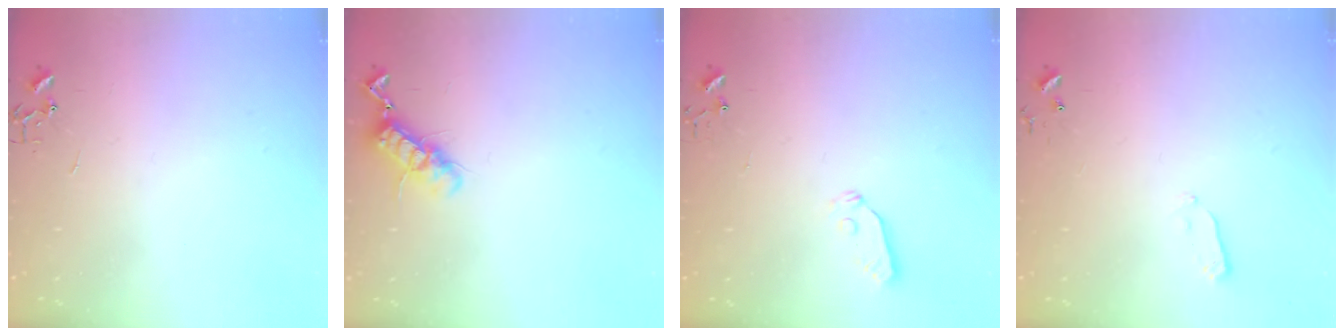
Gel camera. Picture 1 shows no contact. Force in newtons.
{"total": 11.0, "press": 10.9, "slide": 1.1}
{"total": 3.9, "press": 3.8, "slide": 0.6}
{"total": 2.7, "press": 2.6, "slide": 0.4}